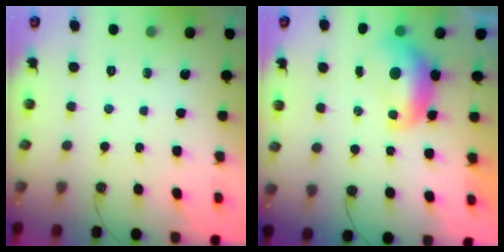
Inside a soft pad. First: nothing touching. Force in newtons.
{"total": 1.0, "press": 1.0, "slide": 0.4}